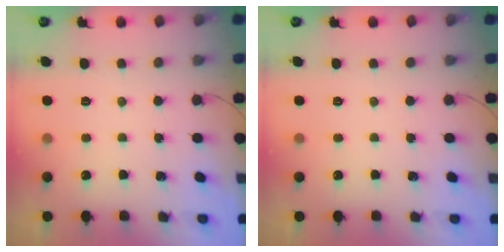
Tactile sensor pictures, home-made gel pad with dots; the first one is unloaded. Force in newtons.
{"total": 0.0}